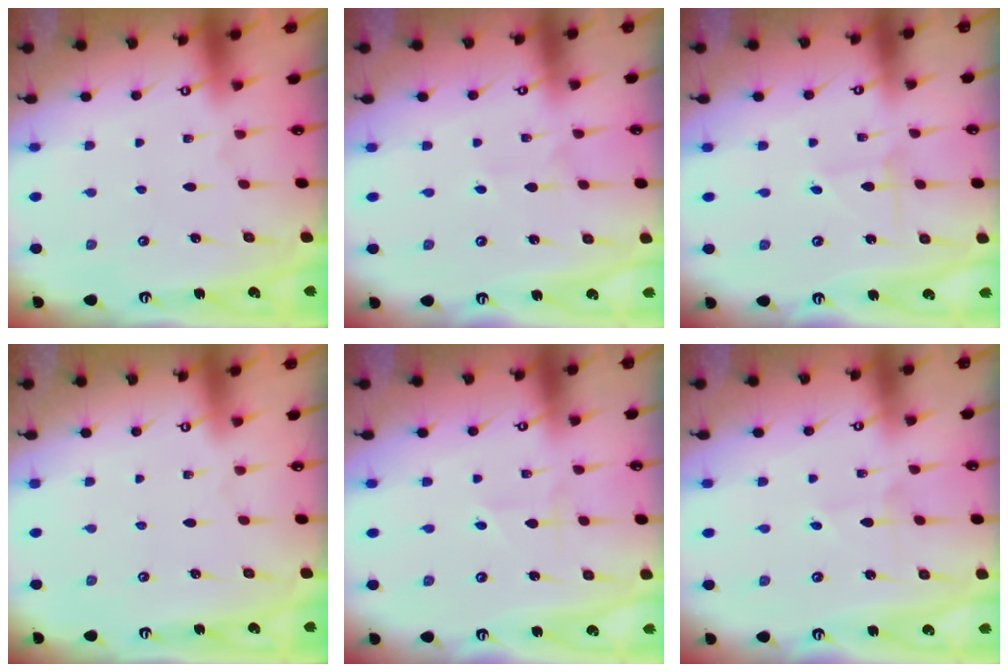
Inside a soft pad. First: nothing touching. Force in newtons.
{"total": 2.3, "press": 2.3, "slide": 0.2}
{"total": 2.3, "press": 2.3, "slide": 0.2}
{"total": 0.0}
{"total": 1.8, "press": 1.8, "slide": 0.2}
{"total": 3.1, "press": 3.1, "slide": 0.3}